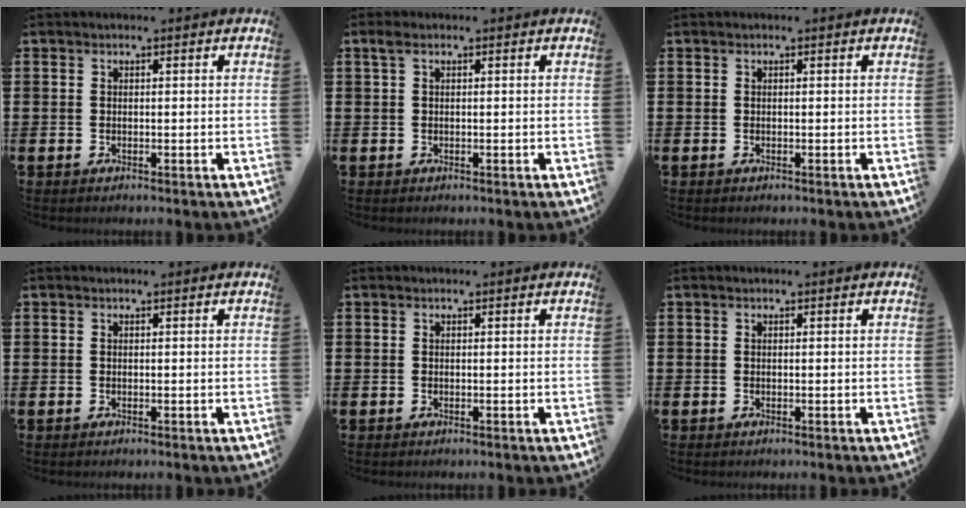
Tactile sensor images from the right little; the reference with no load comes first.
{"total": 0.7, "force": [0.2, 0.3, 0.6], "torque": [-0.014, 0.007, 0.002]}
{"total": 0.0}
{"total": 0.0}
{"total": 0.0}
{"total": 0.0}